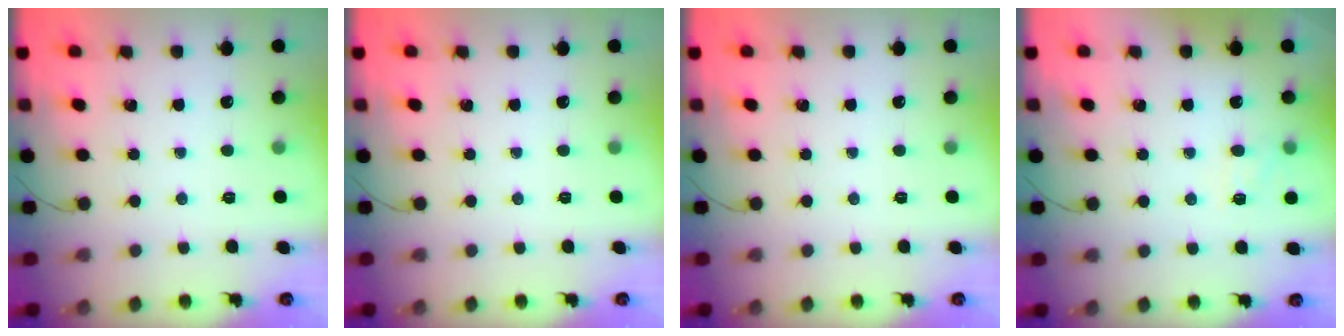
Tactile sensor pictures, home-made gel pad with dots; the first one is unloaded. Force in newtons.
{"total": 0.0}
{"total": 0.0}
{"total": 5.7, "press": 5.6, "slide": 1.3}